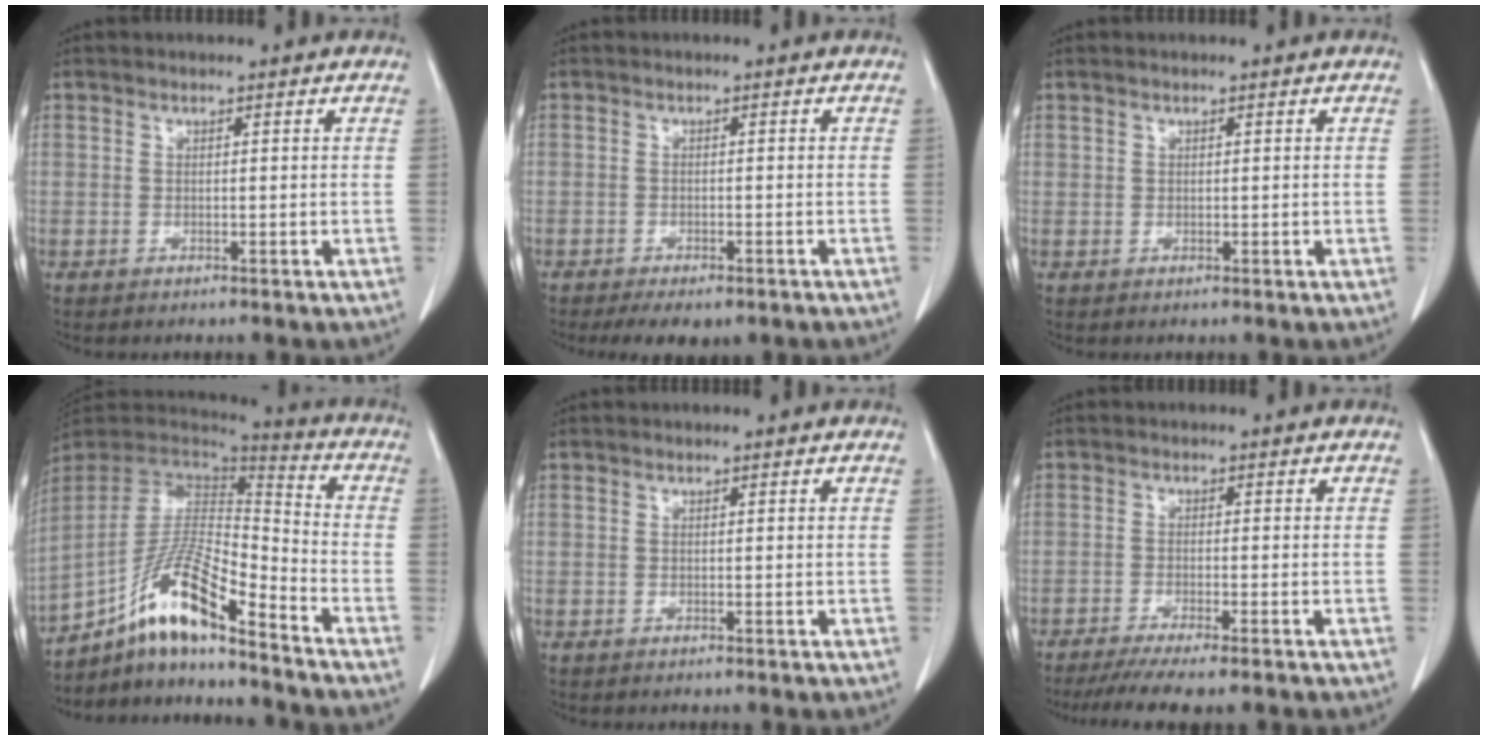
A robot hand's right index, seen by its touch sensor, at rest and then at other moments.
{"total": 5.2, "force": [-3.8, 2.3, 2.8], "torque": [-0.042, -0.009, -0.049]}
{"total": 0.5, "force": [0.2, 0.5, 0.1], "torque": [0.007, 0.002, 0.002]}
{"total": 15.1, "force": [-10.3, 2.2, 10.8], "torque": [-0.205, 0.010, -0.183]}
{"total": 0.0}
{"total": 8.3, "force": [-6.9, 0.5, 4.7], "torque": [-0.071, -0.017, -0.107]}